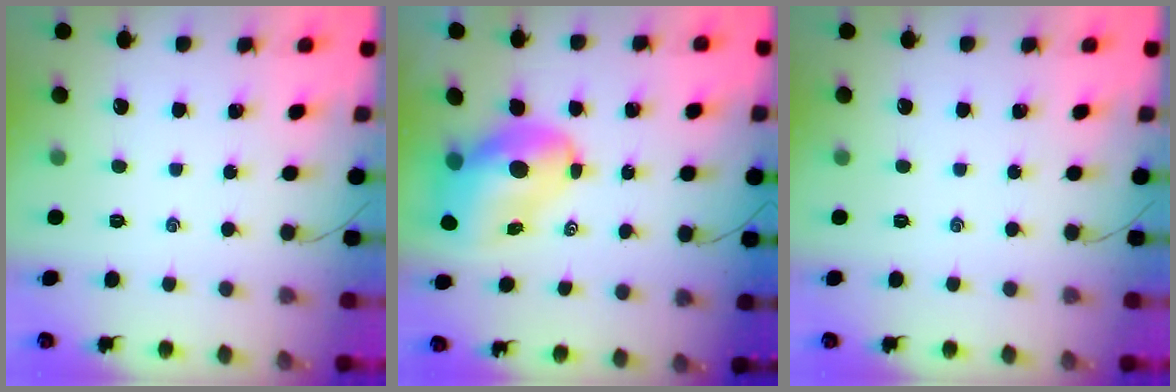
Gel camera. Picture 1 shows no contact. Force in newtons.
{"total": 10.8, "press": 10.3, "slide": 3.1}
{"total": 0.0}